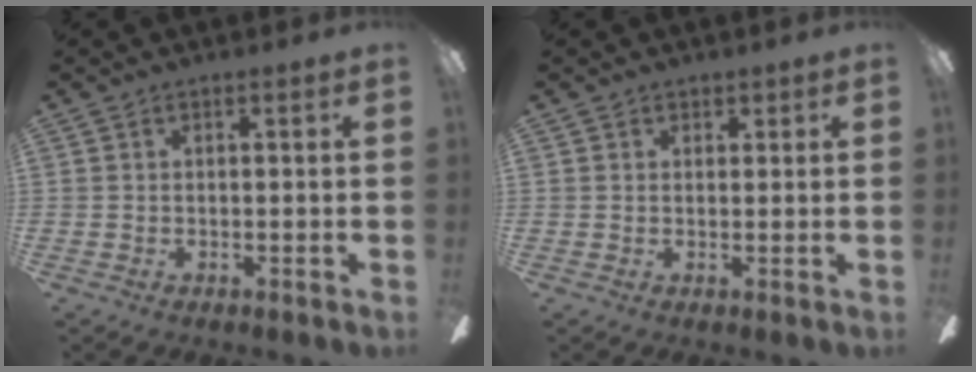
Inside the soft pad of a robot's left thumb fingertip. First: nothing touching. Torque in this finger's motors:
{"motor_torque": [0.16, -0.07, -0.13, -0.04, 0.00]}